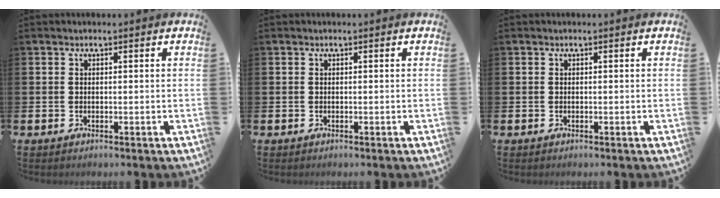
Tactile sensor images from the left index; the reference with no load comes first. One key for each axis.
{"total": 0.0}
{"total": 0.0}